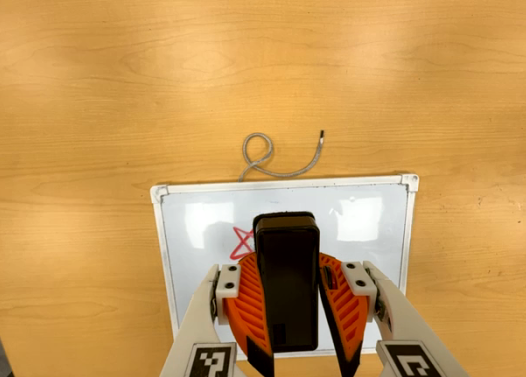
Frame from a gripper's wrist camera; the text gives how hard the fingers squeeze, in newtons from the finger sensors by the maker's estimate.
{"total": 12.1, "left": 10.4, "right": 13.7}